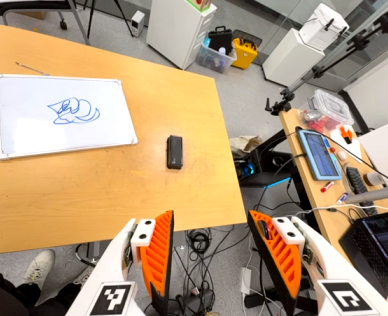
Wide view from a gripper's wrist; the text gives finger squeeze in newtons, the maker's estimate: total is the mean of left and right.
{"total": 0.0}